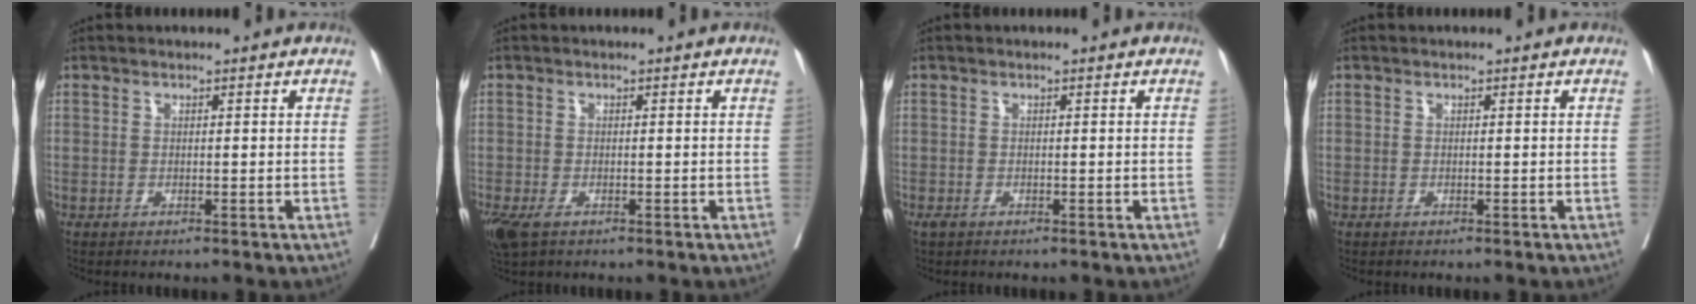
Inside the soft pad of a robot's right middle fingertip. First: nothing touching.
{"total": 5.1, "force": [-2.9, 2.5, 3.3], "torque": [-0.079, -0.016, -0.050]}
{"total": 0.9, "force": [-0.6, 0.4, 0.5], "torque": [-0.014, -0.003, -0.009]}
{"total": 0.0}